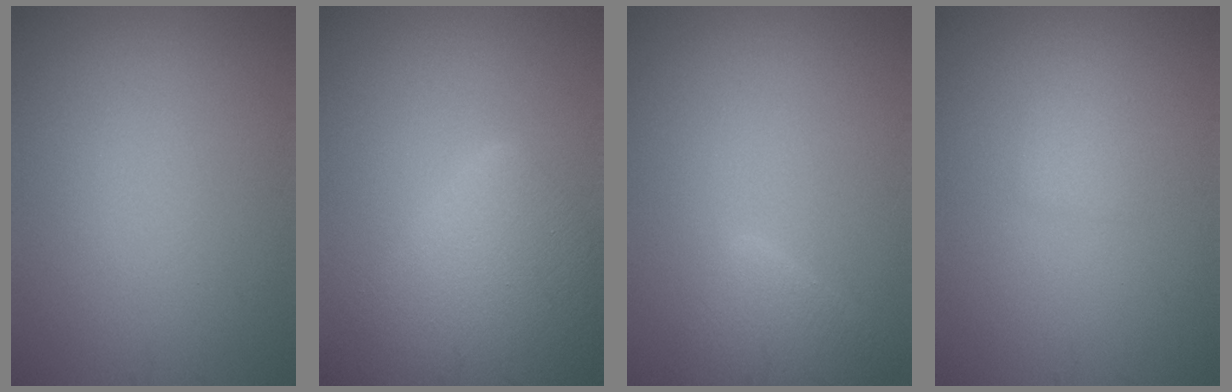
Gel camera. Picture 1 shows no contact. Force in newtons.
{"total": 9.5, "press": 9.4, "slide": 0.4}
{"total": 2.8, "press": 2.8, "slide": 0.2}
{"total": 1.0, "press": 1.0, "slide": 0.1}